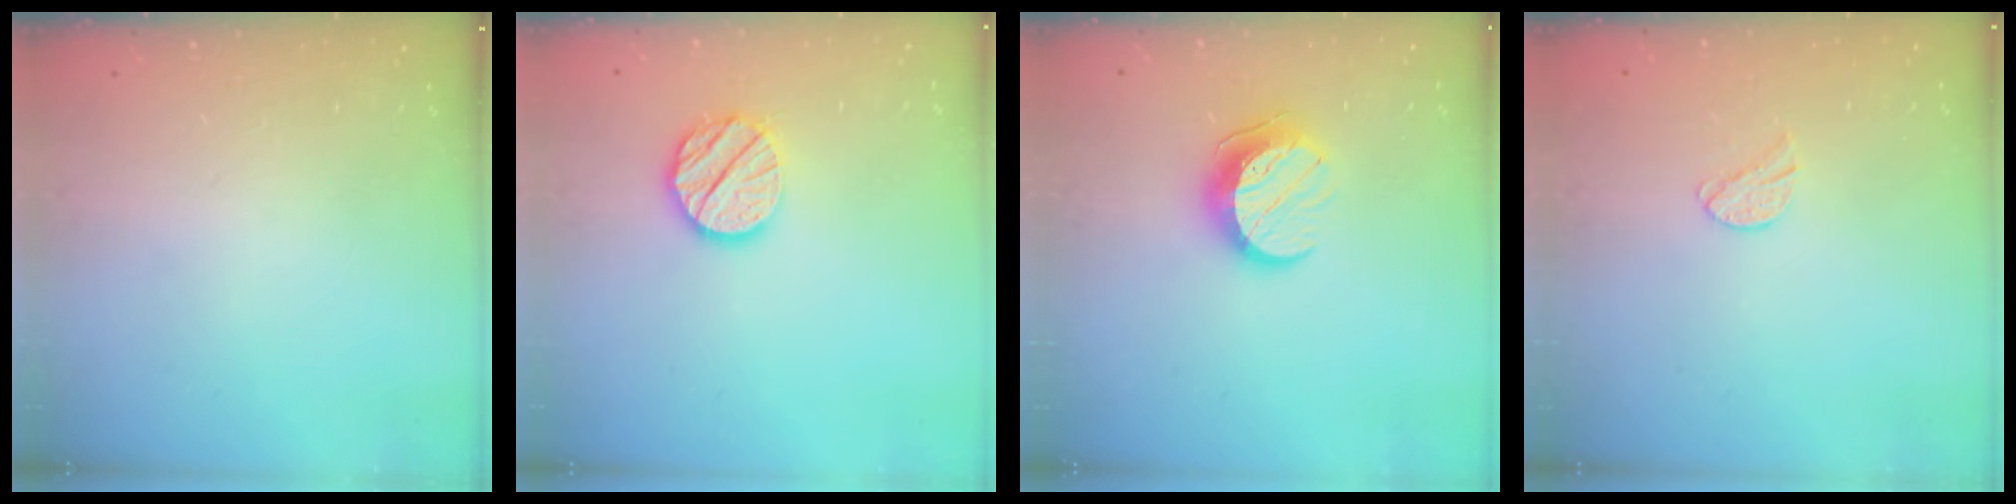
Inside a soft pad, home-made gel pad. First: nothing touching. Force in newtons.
{"total": 11.9, "press": 11.9, "slide": 1.0}
{"total": 10.7, "press": 10.7, "slide": 0.5}
{"total": 7.9, "press": 7.8, "slide": 0.7}